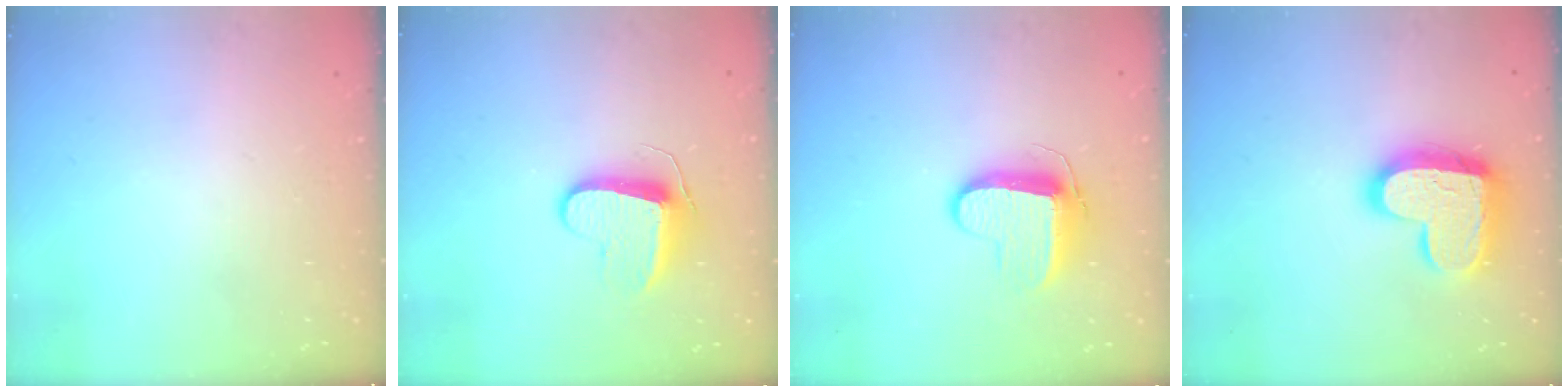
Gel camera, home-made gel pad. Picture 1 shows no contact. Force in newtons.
{"total": 9.5, "press": 9.5, "slide": 0.7}
{"total": 9.3, "press": 9.3, "slide": 0.5}
{"total": 17.1, "press": 17.0, "slide": 1.1}